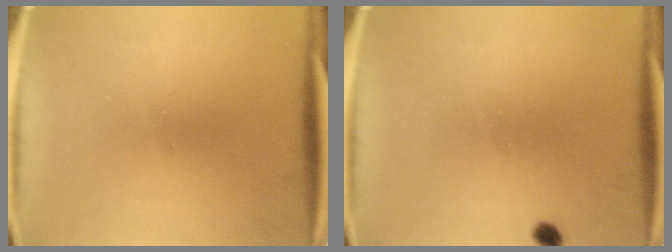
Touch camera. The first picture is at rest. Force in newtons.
{"total": 1.3}